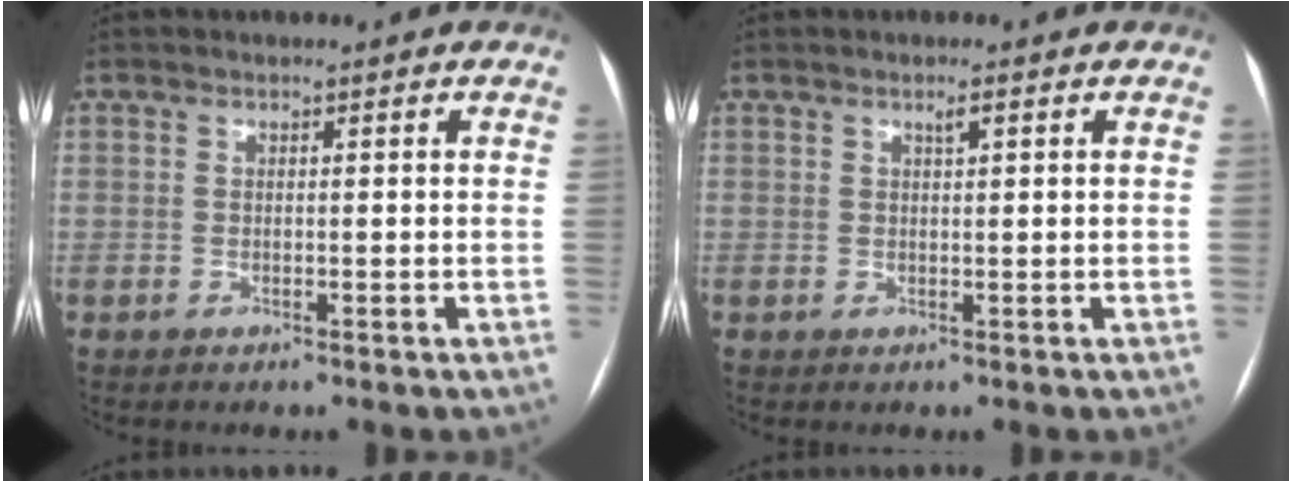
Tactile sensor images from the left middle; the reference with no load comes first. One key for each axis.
{"total": 1.2, "fx": 0.6, "fy": 0.1, "fz": 1.0, "tx": -0.019, "ty": 0.002, "tz": 0.010}